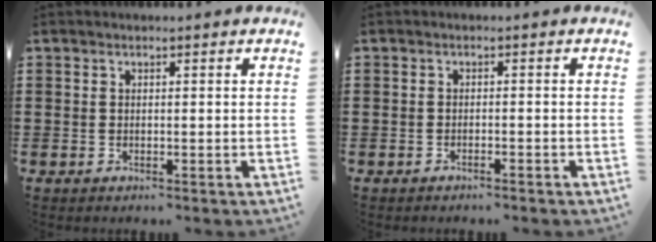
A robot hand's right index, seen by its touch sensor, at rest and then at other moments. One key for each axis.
{"total": 0.9, "fx": -0.8, "fy": -0.1, "fz": 0.3, "tx": -0.008, "ty": -0.001, "tz": -0.016}